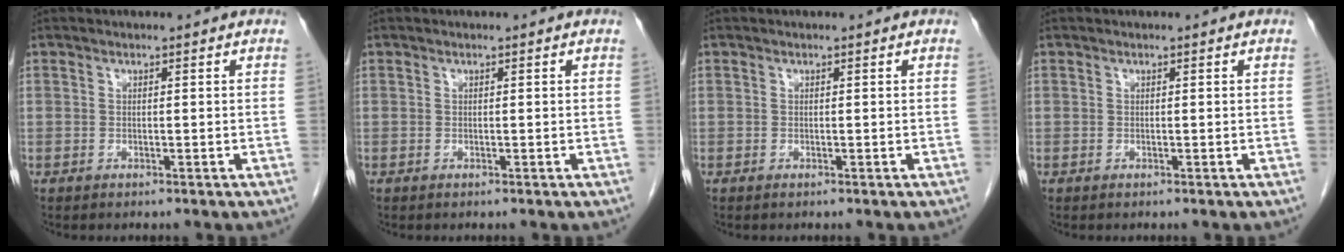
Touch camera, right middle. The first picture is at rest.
{"total": 0.0}
{"total": 0.0}
{"total": 0.0}